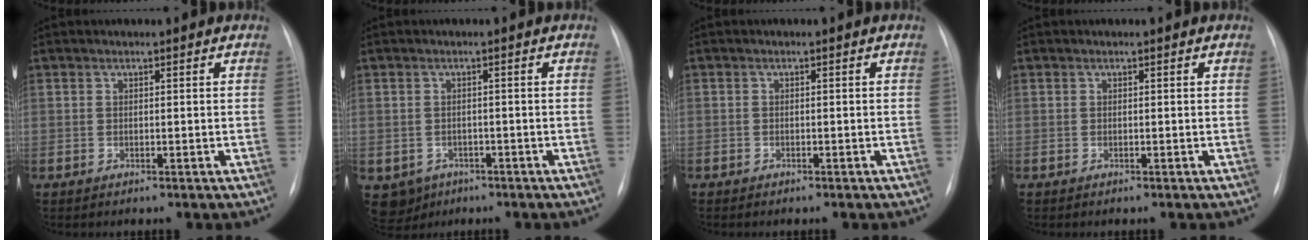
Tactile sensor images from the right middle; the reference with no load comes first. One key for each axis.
{"total": 4.6, "fx": -2.4, "fy": 3.8, "fz": 0.9, "tx": -0.016, "ty": 0.004, "tz": -0.030}
{"total": 1.1, "fx": -0.9, "fy": 0.6, "fz": 0.4, "tx": -0.008, "ty": 0.001, "tz": -0.011}
{"total": 0.0}